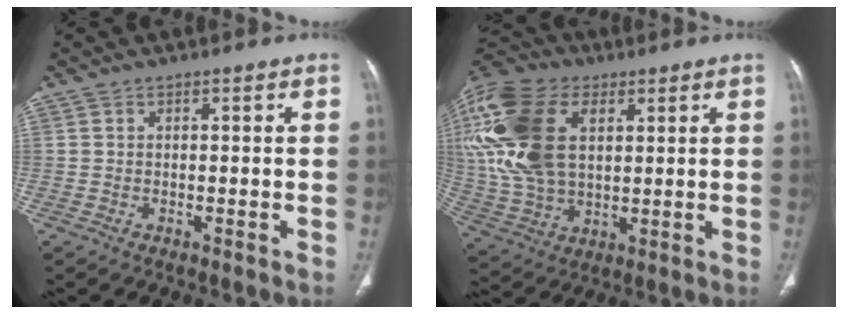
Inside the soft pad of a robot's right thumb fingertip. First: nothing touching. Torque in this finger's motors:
{"motor_torque": [2.13, 2.87, 2.65, 0.12, 0.39]}